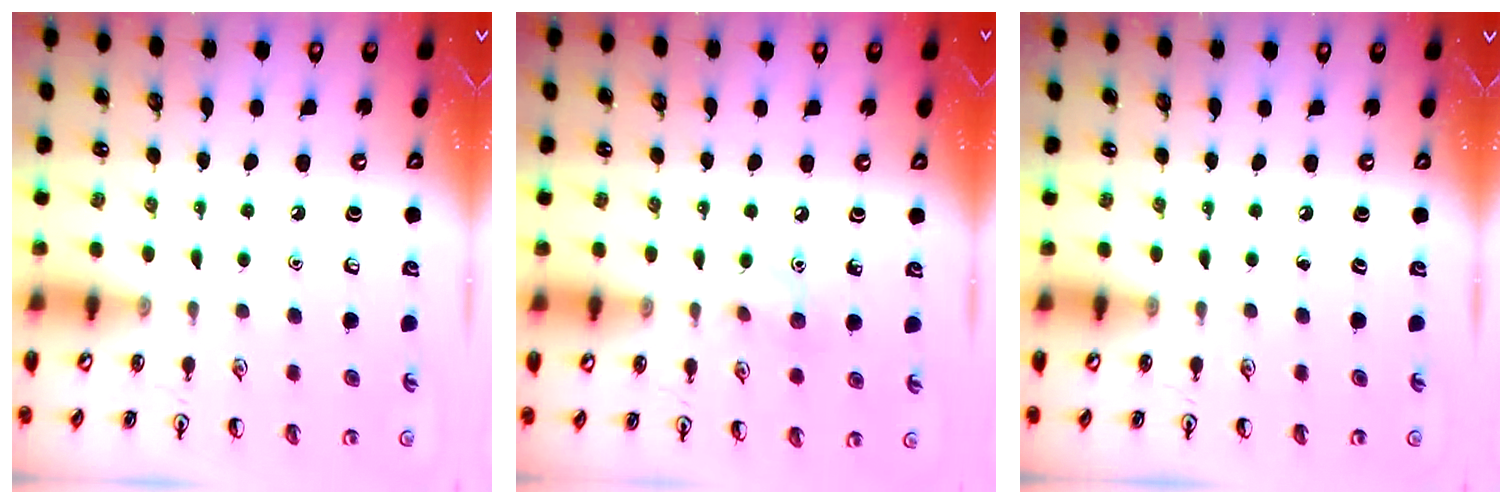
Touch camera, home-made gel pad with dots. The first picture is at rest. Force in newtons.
{"total": 5.8, "press": 5.4, "slide": 1.9}
{"total": 0.0}